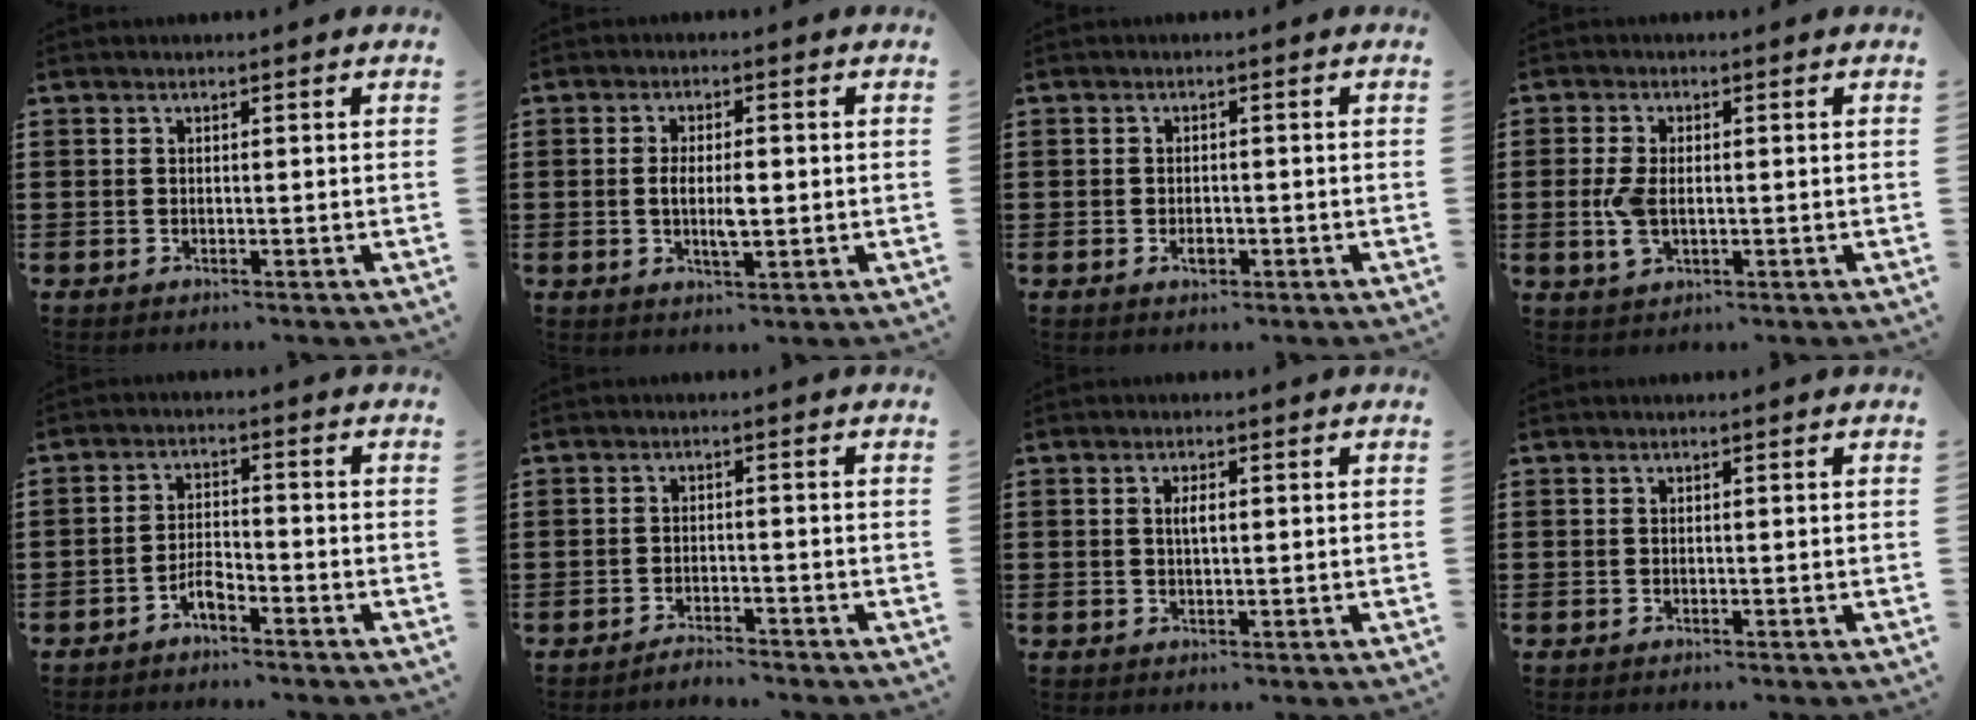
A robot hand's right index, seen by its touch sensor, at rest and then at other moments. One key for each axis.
{"total": 4.5, "fx": -0.3, "fy": 1.4, "fz": 4.3, "tx": -0.086, "ty": -0.001, "tz": -0.008}
{"total": 1.7, "fx": -0.6, "fy": 0.9, "fz": 1.2, "tx": -0.024, "ty": 0.000, "tz": -0.011}
{"total": 4.3, "fx": -0.4, "fy": 2.3, "fz": 3.6, "tx": -0.089, "ty": -0.002, "tz": -0.012}
{"total": 3.3, "fx": -2.5, "fy": 1.0, "fz": 1.8, "tx": -0.043, "ty": 0.007, "tz": -0.053}
{"total": 2.0, "fx": -2.0, "fy": -0.1, "fz": 0.1, "tx": -0.006, "ty": 0.003, "tz": -0.041}
{"total": 2.3, "fx": 0.4, "fy": 0.7, "fz": 2.1, "tx": -0.043, "ty": 0.003, "tz": 0.004}
{"total": 0.0}